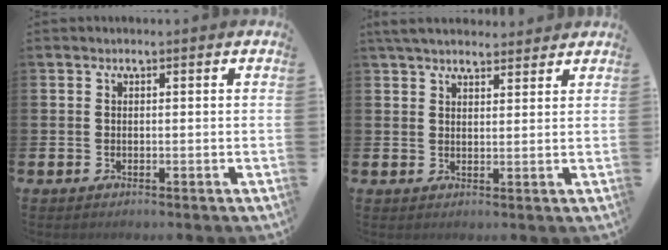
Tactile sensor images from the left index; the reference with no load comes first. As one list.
[{"total": 4.4, "force": [4.1, 1.2, 1.0], "torque": [-0.024, -0.014, 0.075]}]